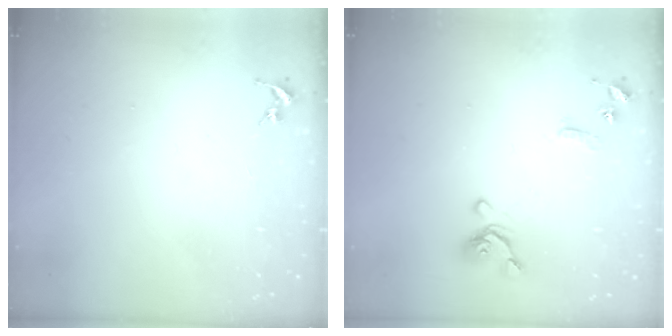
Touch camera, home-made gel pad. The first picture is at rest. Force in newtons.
{"total": 11.3, "press": 11.2, "slide": 1.3}